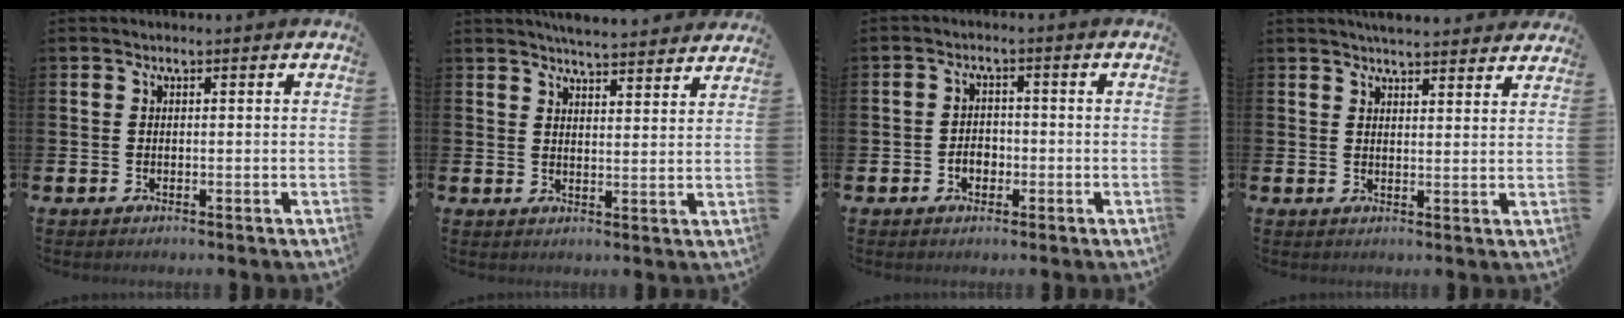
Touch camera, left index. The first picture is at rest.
{"total": 4.7, "force": [4.7, 0.1, 0.4], "torque": [-0.015, -0.029, 0.083]}
{"total": 2.4, "force": [-0.9, 1.8, 1.3], "torque": [-0.011, -0.003, -0.023]}
{"total": 4.0, "force": [3.9, 0.4, 0.4], "torque": [-0.013, -0.019, 0.072]}